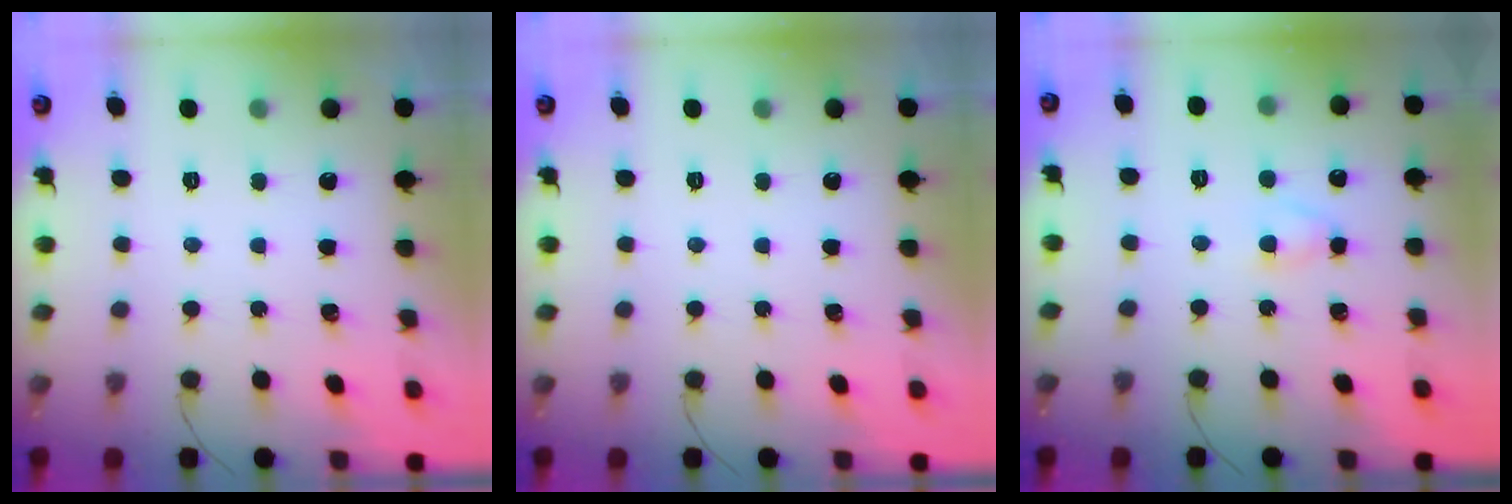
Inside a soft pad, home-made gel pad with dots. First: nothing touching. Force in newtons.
{"total": 0.0}
{"total": 2.7, "press": 2.5, "slide": 1.0}